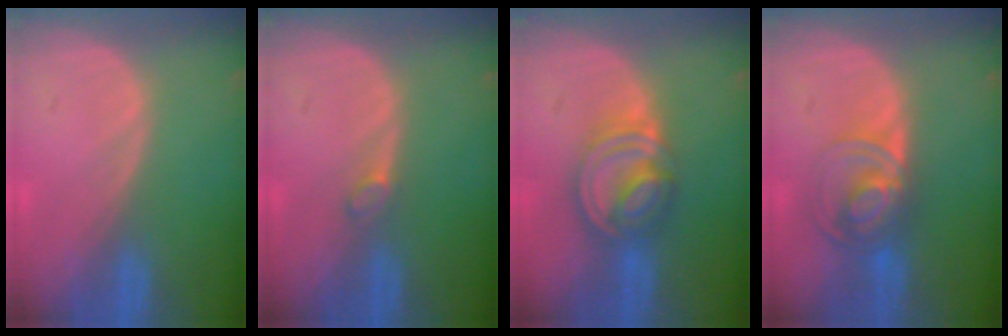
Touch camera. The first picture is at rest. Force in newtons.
{"total": 1.2, "press": 1.1, "slide": 0.2}
{"total": 7.6, "press": 6.6, "slide": 3.8}
{"total": 7.5, "press": 6.2, "slide": 4.2}